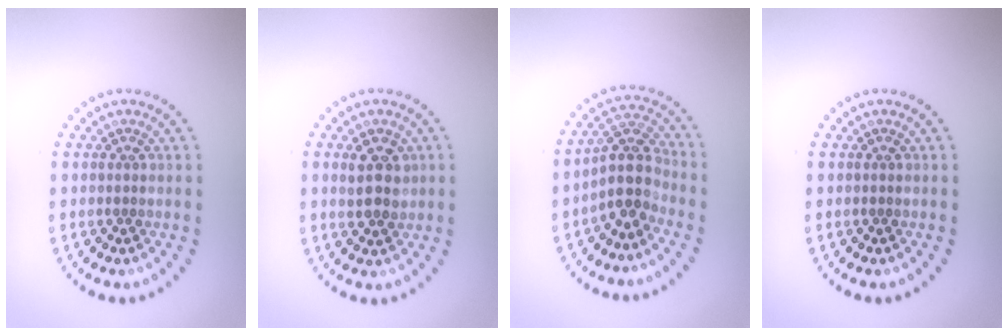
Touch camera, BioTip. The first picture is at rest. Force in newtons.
{"total": 2.8, "press": 2.7, "slide": 0.6}
{"total": 3.8, "press": 3.1, "slide": 2.3}
{"total": 0.0}